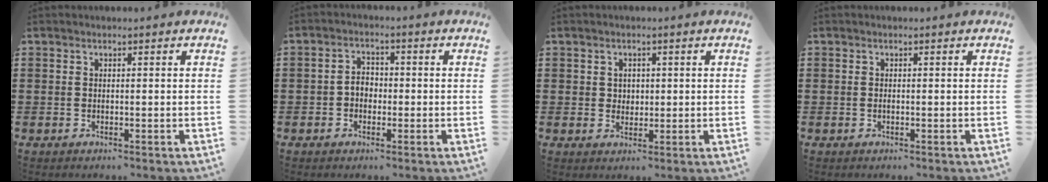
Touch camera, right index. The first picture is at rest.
{"total": 2.6, "force": [-0.7, 1.9, 1.6], "torque": [-0.033, 0.005, -0.015]}
{"total": 1.8, "force": [0.7, 1.6, 0.5], "torque": [-0.014, 0.009, 0.012]}
{"total": 0.0}